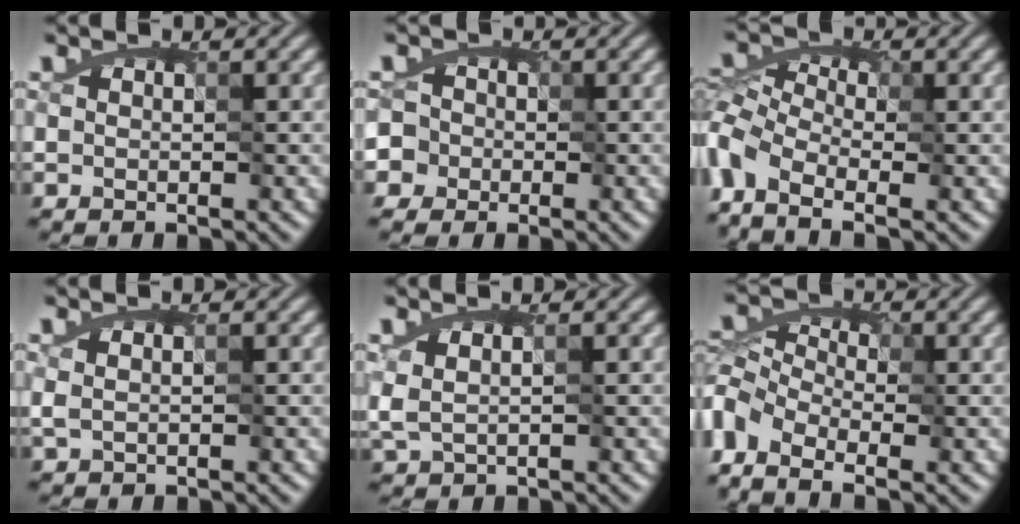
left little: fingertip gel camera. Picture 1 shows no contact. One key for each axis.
{"total": 6.0, "fx": -0.5, "fy": 5.6, "fz": 2.1, "tx": -0.029, "ty": 0.030, "tz": -0.041}
{"total": 7.1, "fx": -4.4, "fy": 2.8, "fz": 4.7, "tx": -0.107, "ty": 0.002, "tz": -0.102}
{"total": 1.1, "fx": 0.7, "fy": 0.6, "fz": 0.7, "tx": -0.021, "ty": -0.001, "tz": 0.018}
{"total": 2.0, "fx": 0.6, "fy": 1.1, "fz": 1.5, "tx": -0.039, "ty": 0.001, "tz": 0.013}
{"total": 6.5, "fx": -4.3, "fy": 2.9, "fz": 3.9, "tx": -0.084, "ty": 0.004, "tz": -0.088}